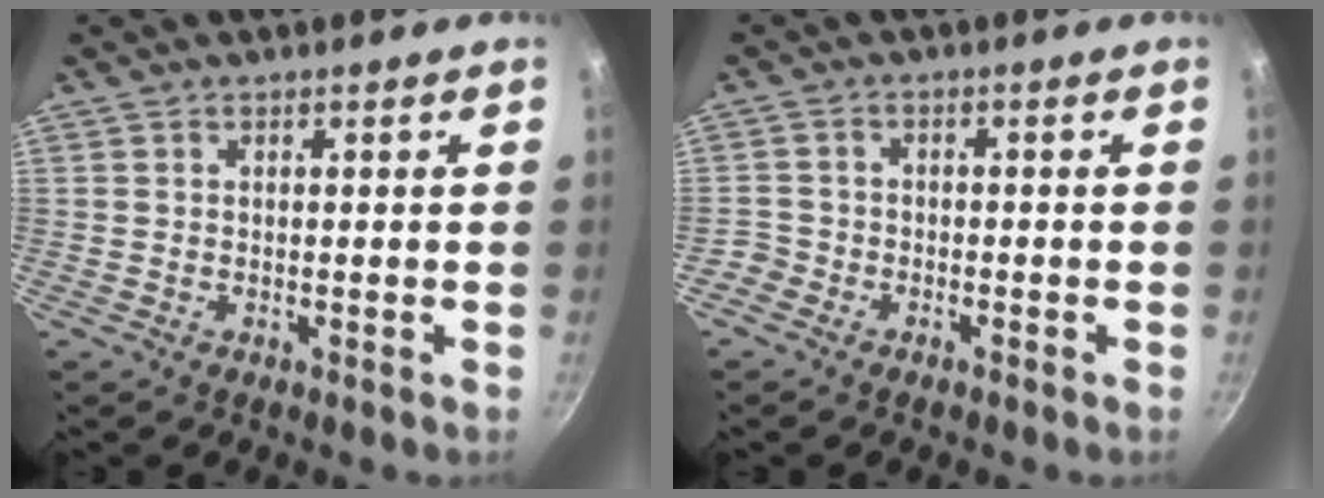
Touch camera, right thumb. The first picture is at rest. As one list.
[{"total": 2.8, "force": [-2.2, 1.6, 0.6], "torque": [-0.017, 0.023, -0.047]}]